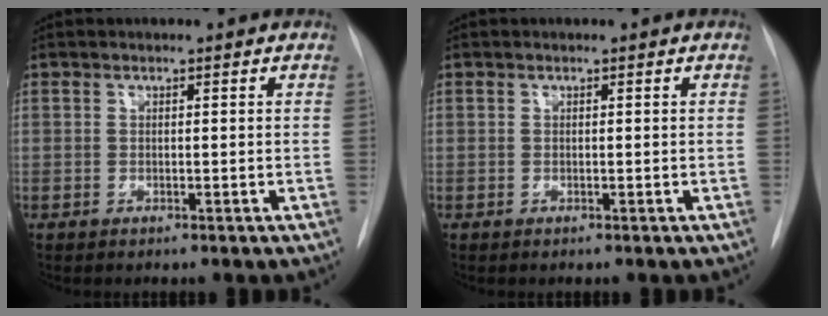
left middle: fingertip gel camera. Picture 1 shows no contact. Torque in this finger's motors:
{"motor_torque": [0.00, 0.00, 0.00, 0.00]}